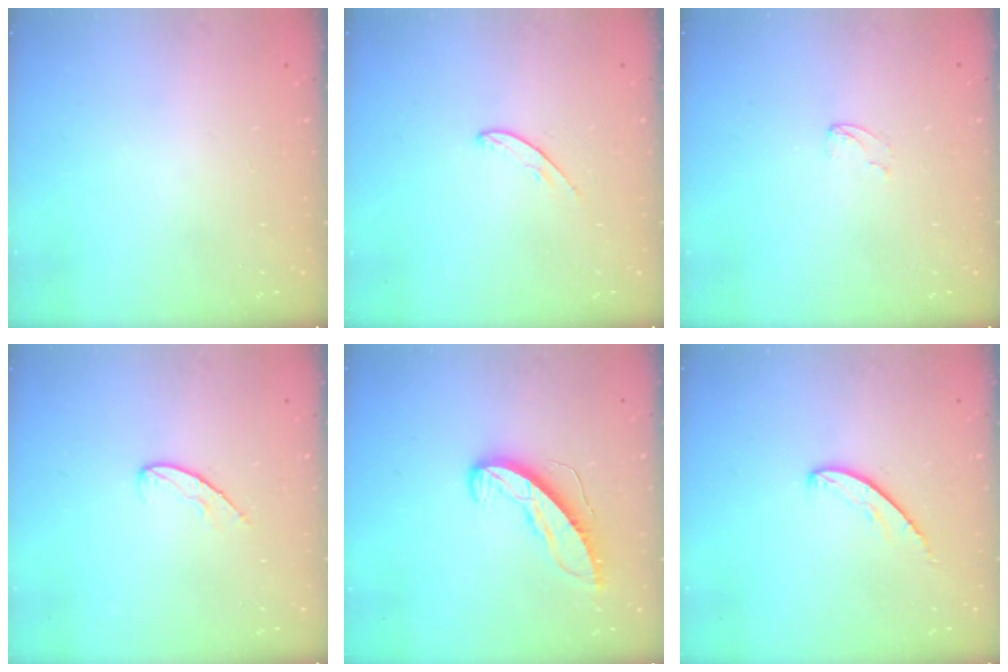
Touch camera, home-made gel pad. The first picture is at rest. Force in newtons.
{"total": 5.0, "press": 4.9, "slide": 0.4}
{"total": 2.8, "press": 2.8, "slide": 0.3}
{"total": 6.6, "press": 6.6, "slide": 0.6}
{"total": 8.9, "press": 8.9, "slide": 0.6}
{"total": 5.2, "press": 5.1, "slide": 0.5}